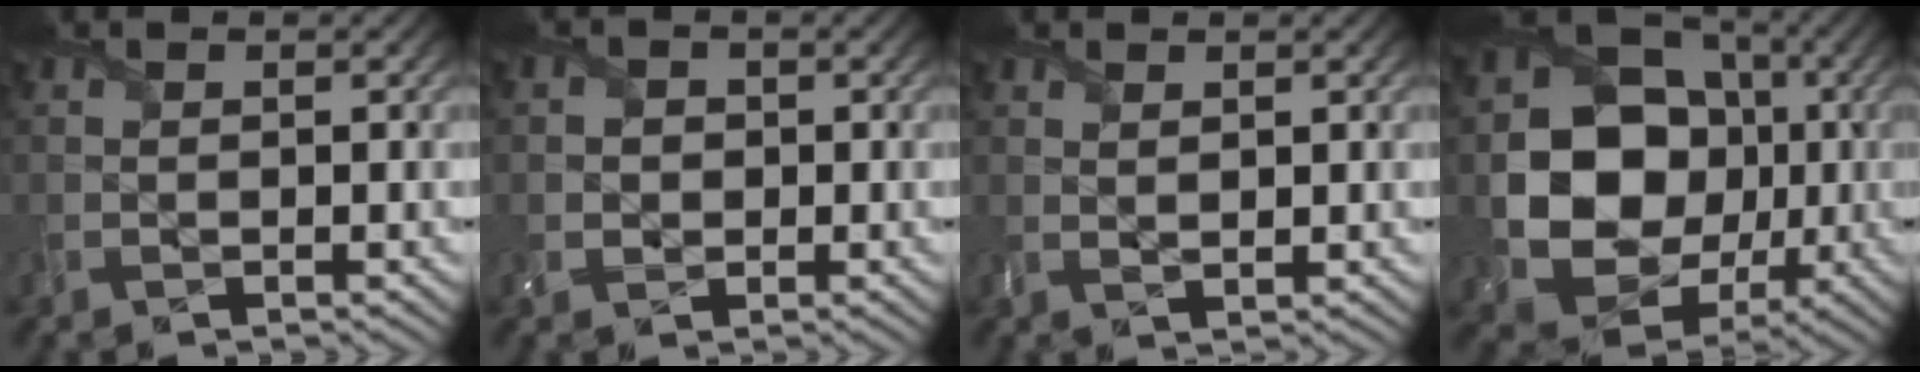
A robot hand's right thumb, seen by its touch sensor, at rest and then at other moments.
{"total": 2.3, "force": [0.0, 2.2, 0.7], "torque": [-0.017, 0.000, -0.005]}
{"total": 1.2, "force": [0.9, 0.5, 0.7], "torque": [-0.017, -0.003, 0.021]}
{"total": 16.0, "force": [-0.6, 13.7, 8.3], "torque": [-0.164, -0.039, -0.009]}